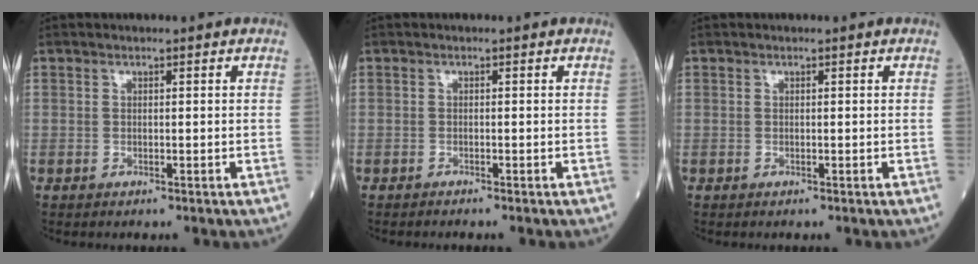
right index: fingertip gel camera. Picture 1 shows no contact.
{"total": 1.4, "force": [-1.2, -0.2, 0.6], "torque": [-0.008, 0.002, -0.013]}
{"total": 0.0}